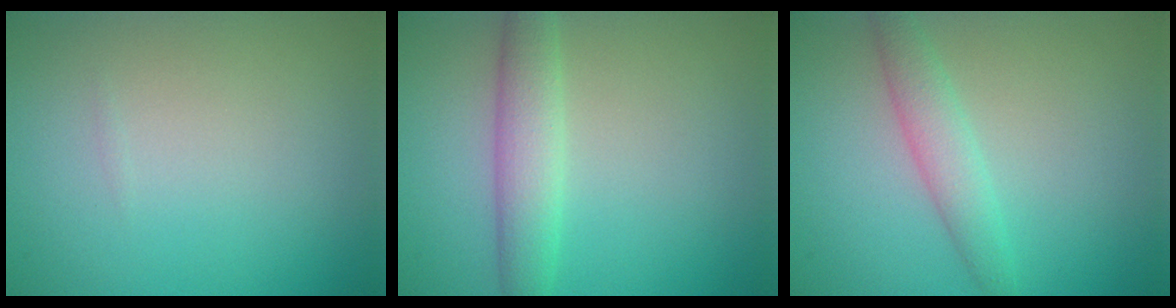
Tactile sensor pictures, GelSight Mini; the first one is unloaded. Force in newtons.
{"total": 3.2, "press": 3.2, "slide": 0.0}
{"total": 2.5, "press": 2.5, "slide": 0.0}